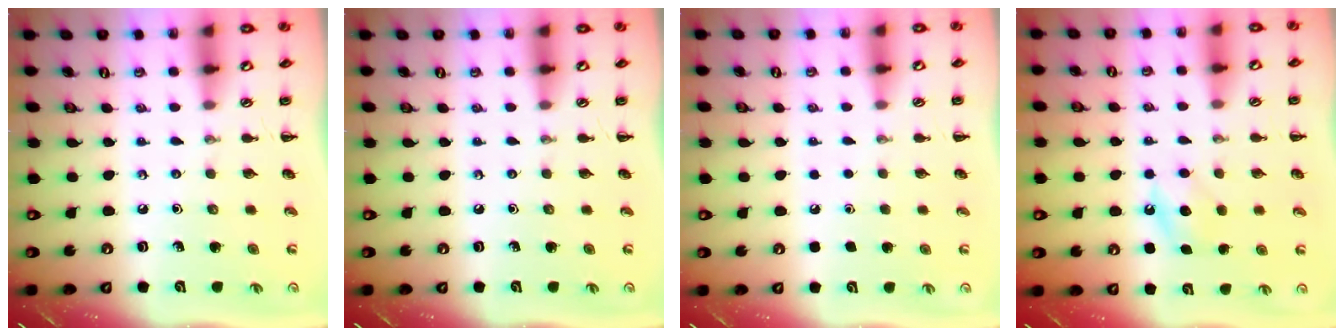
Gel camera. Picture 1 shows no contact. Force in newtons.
{"total": 0.0}
{"total": 1.5, "press": 1.5, "slide": 0.1}
{"total": 6.0, "press": 5.8, "slide": 1.5}